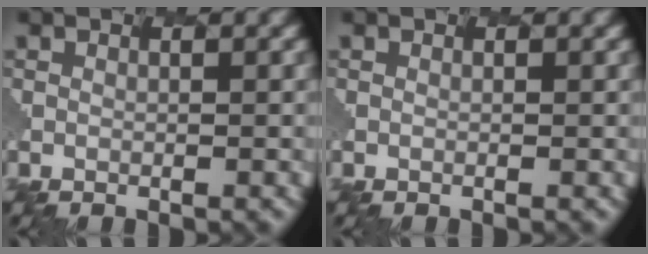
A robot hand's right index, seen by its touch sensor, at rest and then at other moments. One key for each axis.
{"total": 0.0}